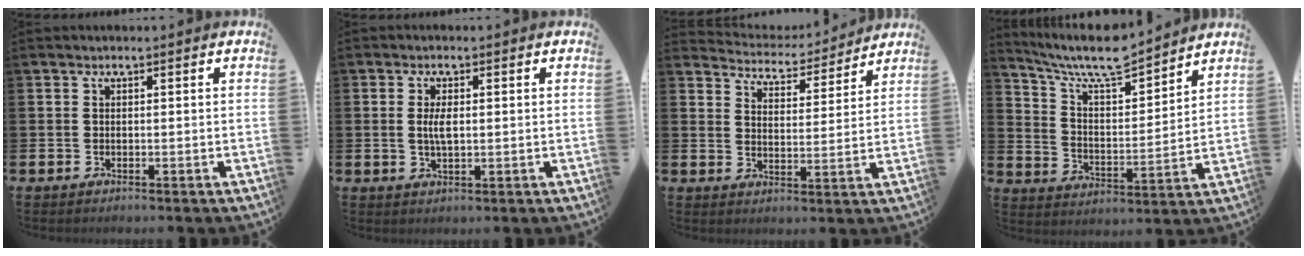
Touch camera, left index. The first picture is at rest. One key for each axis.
{"total": 3.1, "fx": 0.5, "fy": 1.2, "fz": 2.8, "tx": -0.045, "ty": 0.001, "tz": 0.003}
{"total": 4.9, "fx": 4.8, "fy": 0.9, "fz": 0.0, "tx": -0.019, "ty": -0.042, "tz": 0.081}
{"total": 9.1, "fx": 8.3, "fy": 1.6, "fz": 3.2, "tx": -0.090, "ty": -0.057, "tz": 0.146}